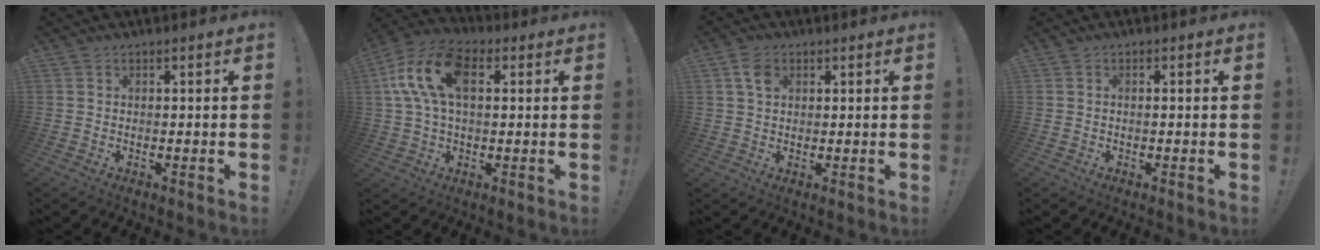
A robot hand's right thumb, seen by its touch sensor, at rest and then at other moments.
{"total": 15.4, "force": [3.9, 8.9, 11.9], "torque": [-0.244, 0.011, 0.073]}
{"total": 4.7, "force": [2.0, 3.3, 2.8], "torque": [-0.046, -0.001, 0.037]}
{"total": 0.7, "force": [-0.4, -0.1, 0.6], "torque": [-0.015, 0.001, -0.006]}